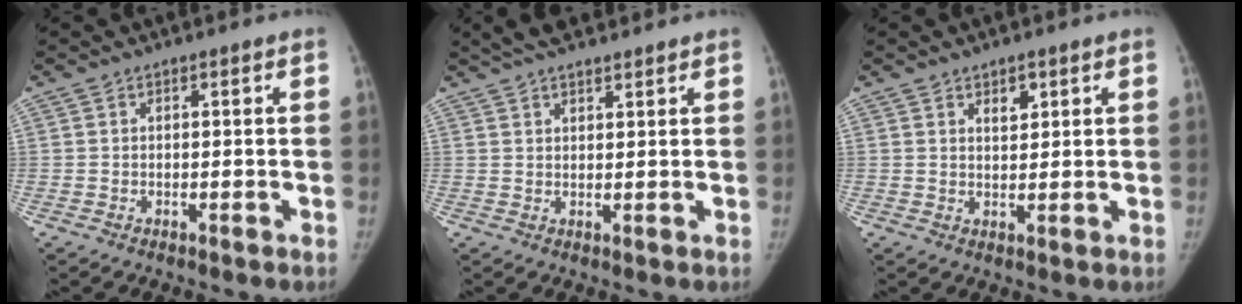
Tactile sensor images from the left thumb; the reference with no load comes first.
{"total": 7.1, "force": [5.7, 2.3, 3.5], "torque": [-0.046, 0.006, 0.099]}
{"total": 2.9, "force": [1.6, 1.6, 1.8], "torque": [-0.015, -0.010, 0.027]}